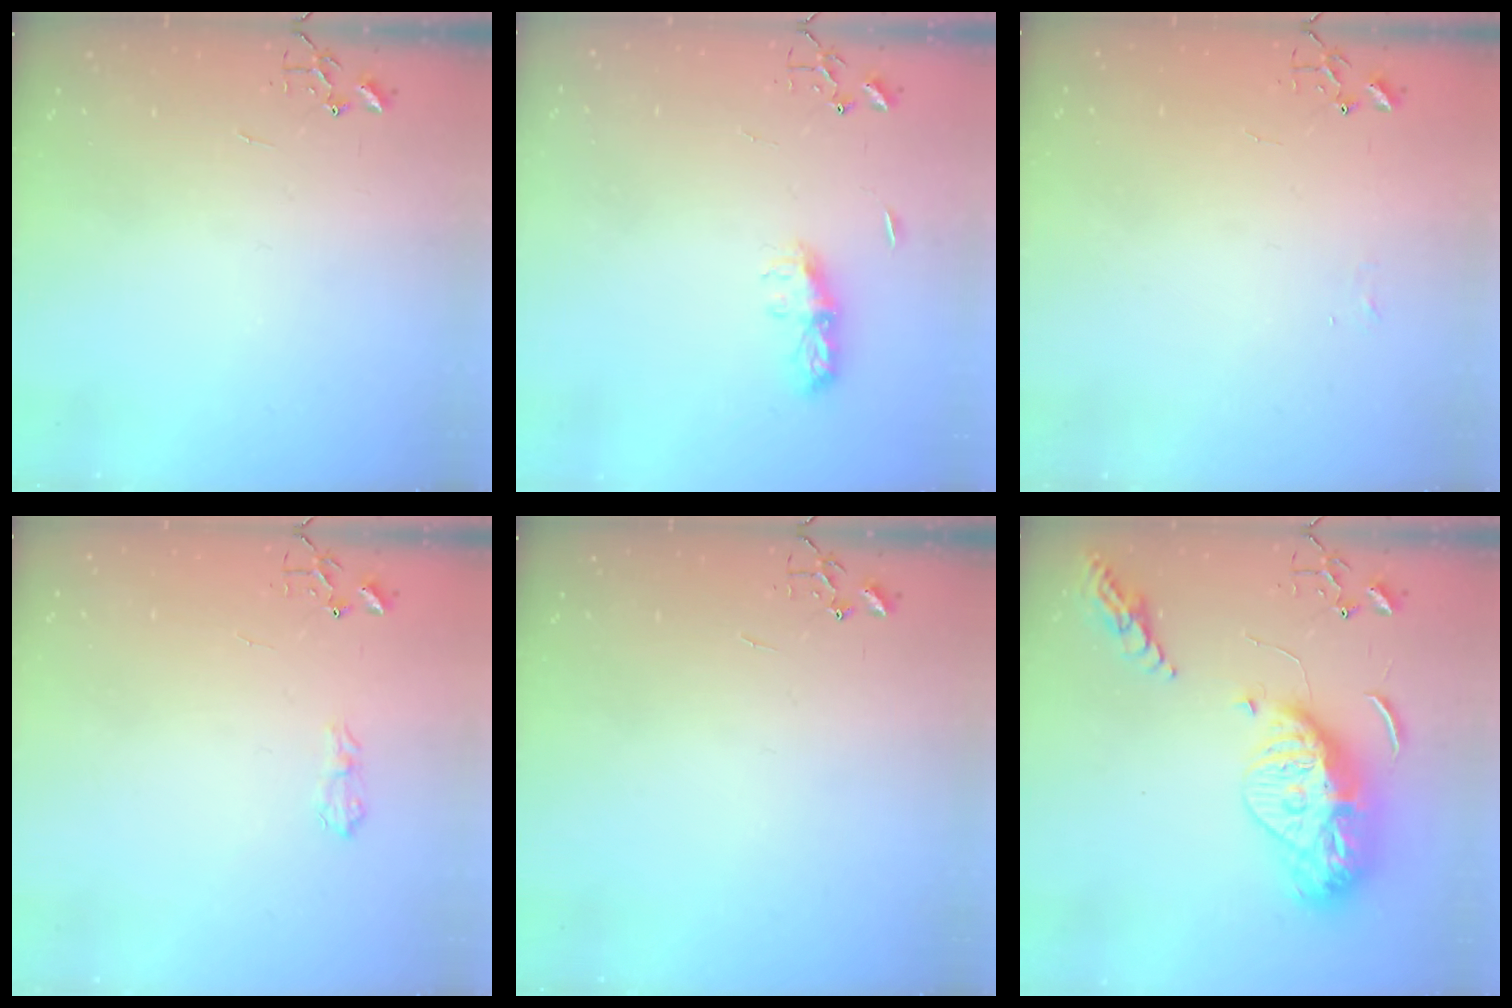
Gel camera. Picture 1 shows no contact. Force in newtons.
{"total": 7.4, "press": 7.4, "slide": 0.4}
{"total": 3.8, "press": 3.8, "slide": 0.6}
{"total": 7.0, "press": 6.9, "slide": 0.9}
{"total": 0.0}
{"total": 18.2, "press": 18.1, "slide": 1.5}